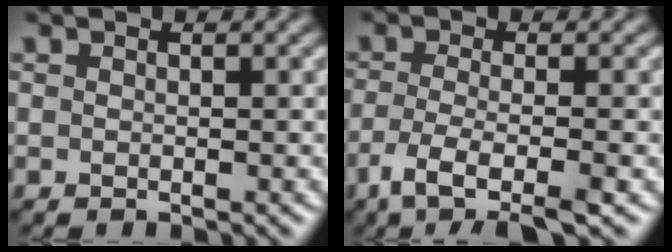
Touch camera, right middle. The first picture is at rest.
{"total": 4.9, "force": [-2.8, 1.1, 3.9], "torque": [-0.080, -0.007, -0.057]}